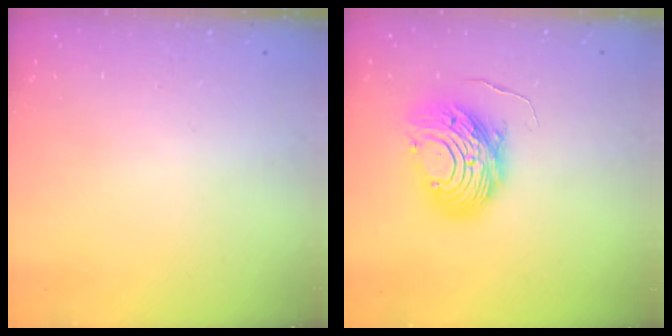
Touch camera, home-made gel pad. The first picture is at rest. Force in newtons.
{"total": 12.5, "press": 12.5, "slide": 0.7}